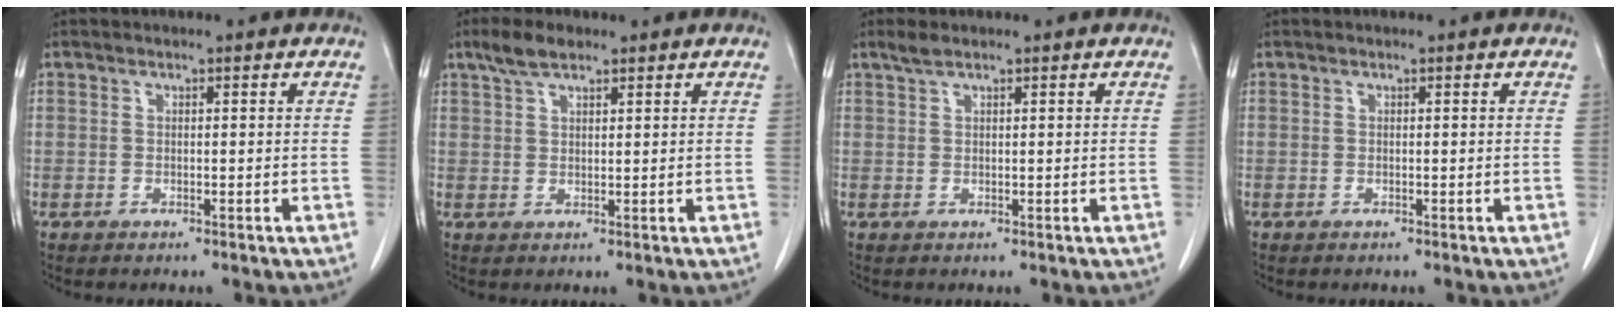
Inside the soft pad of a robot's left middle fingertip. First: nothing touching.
{"total": 3.9, "force": [2.8, 1.3, 2.3], "torque": [-0.055, 0.009, 0.057]}
{"total": 1.6, "force": [1.3, 0.2, 0.9], "torque": [-0.024, 0.007, 0.029]}
{"total": 0.0}